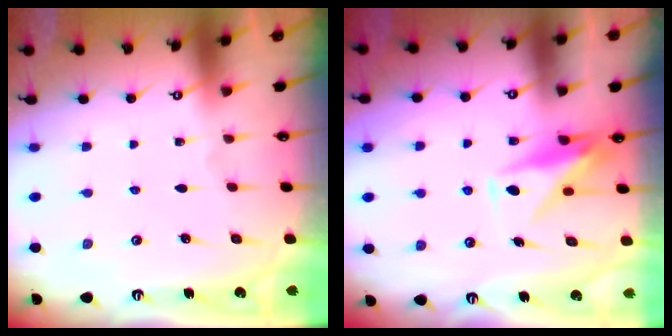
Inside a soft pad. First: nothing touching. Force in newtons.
{"total": 9.8, "press": 9.8, "slide": 0.6}